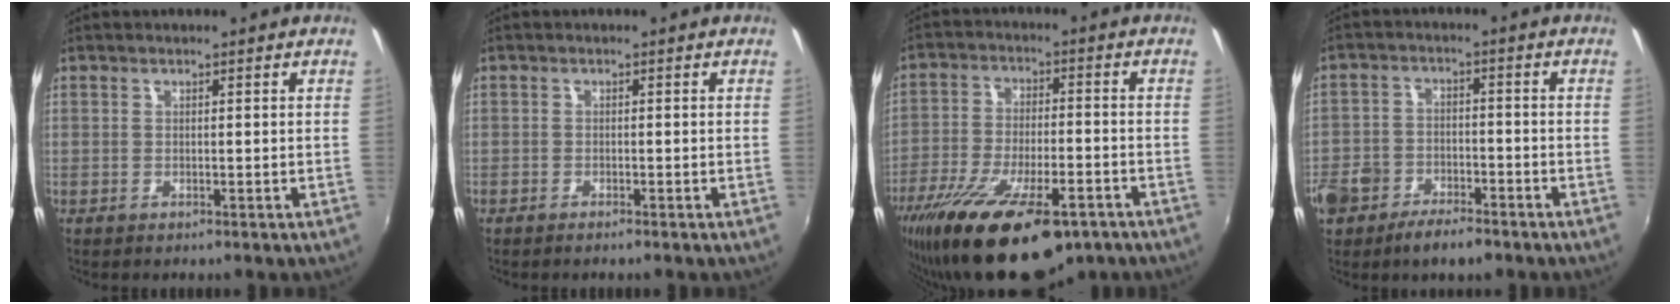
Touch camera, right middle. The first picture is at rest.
{"total": 0.8, "force": [-0.8, 0.1, 0.3], "torque": [-0.011, -0.002, -0.016]}
{"total": 21.5, "force": [-14.2, 7.5, 14.3], "torque": [-0.275, -0.052, -0.230]}
{"total": 9.8, "force": [-6.6, 5.4, 4.8], "torque": [-0.132, -0.006, -0.120]}